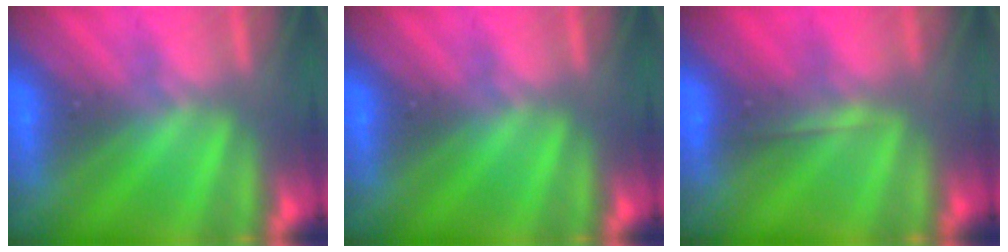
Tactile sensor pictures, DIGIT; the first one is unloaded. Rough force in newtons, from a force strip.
{"total": 0.0}
{"total": 2.0}